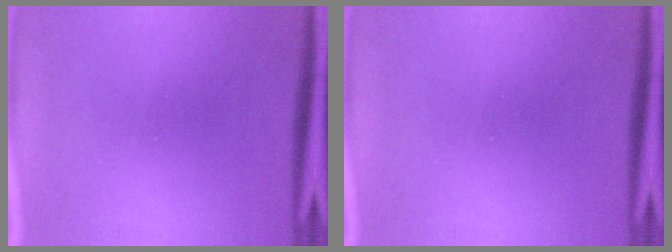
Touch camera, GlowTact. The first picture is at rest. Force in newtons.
{"total": 0.0}